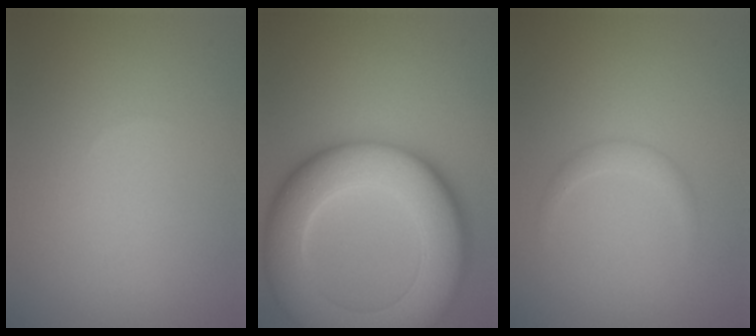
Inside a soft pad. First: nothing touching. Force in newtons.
{"total": 12.4, "press": 12.4, "slide": 0.6}
{"total": 1.2, "press": 1.1, "slide": 0.1}